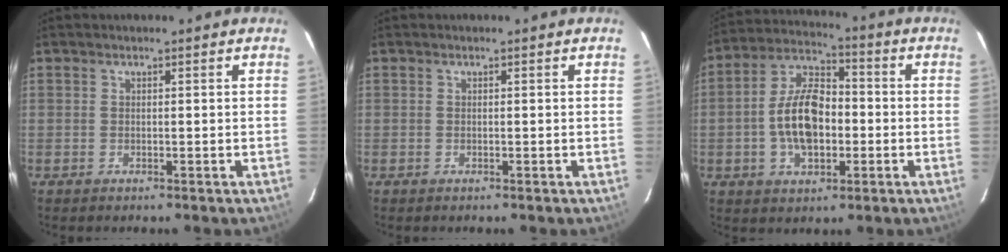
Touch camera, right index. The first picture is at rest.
{"total": 0.0}
{"total": 12.5, "force": [-2.0, 7.2, 10.1], "torque": [-0.195, 0.021, -0.034]}